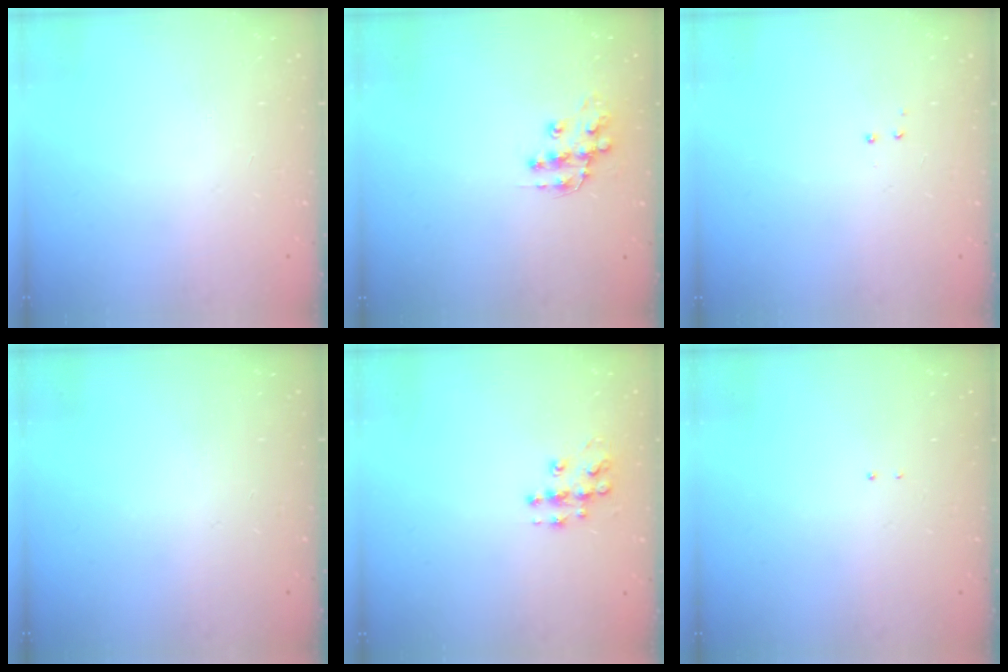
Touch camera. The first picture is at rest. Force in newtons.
{"total": 11.6, "press": 11.5, "slide": 0.9}
{"total": 2.9, "press": 2.8, "slide": 0.6}
{"total": 0.0}
{"total": 9.4, "press": 9.4, "slide": 0.5}
{"total": 1.3, "press": 1.2, "slide": 0.6}